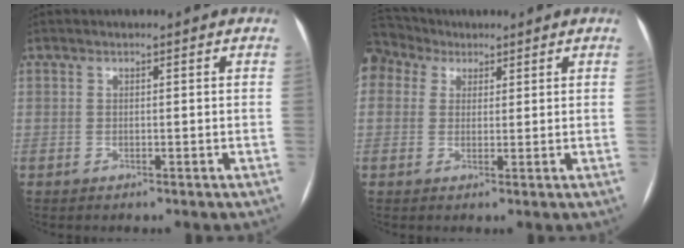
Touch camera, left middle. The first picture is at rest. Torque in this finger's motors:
{"motor_torque": [1.76, -0.38, 1.06, 0.21]}